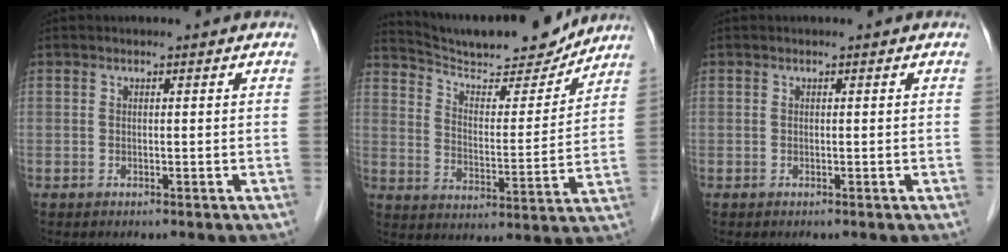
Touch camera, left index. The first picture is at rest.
{"total": 16.8, "force": [15.7, 2.5, 5.5], "torque": [-0.091, -0.011, 0.240]}
{"total": 0.0}